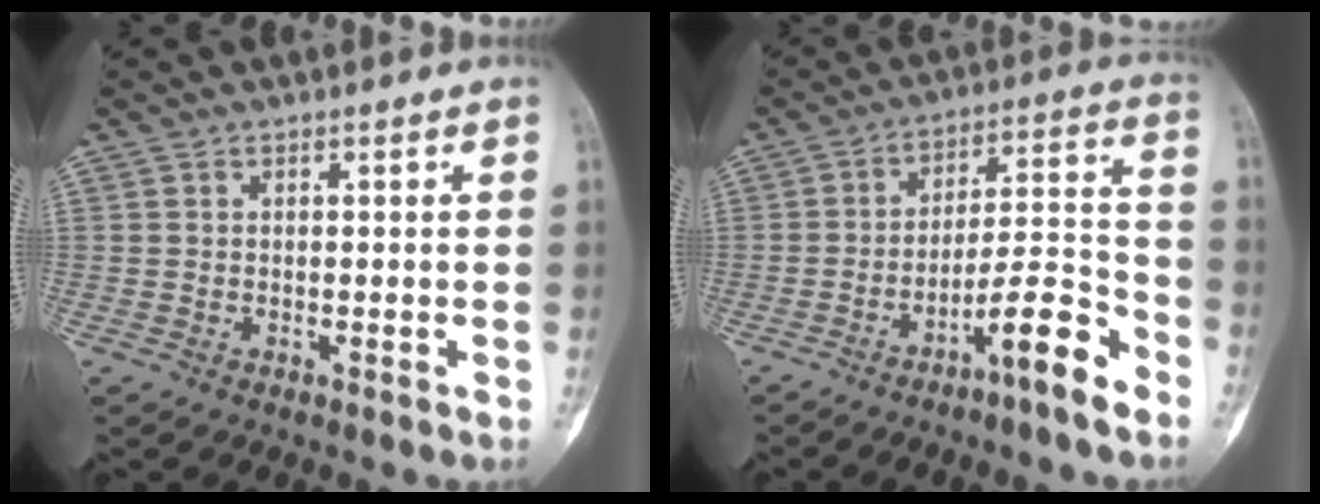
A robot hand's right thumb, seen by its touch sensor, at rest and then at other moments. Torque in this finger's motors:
{"motor_torque": [0.52, 0.54, 0.04, 0.08, -0.02]}